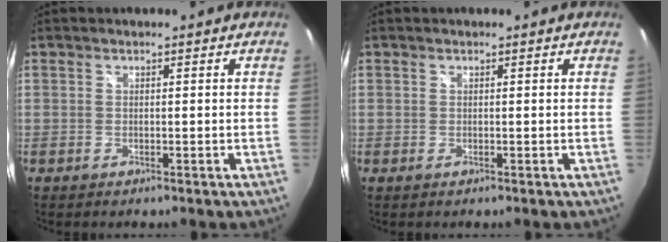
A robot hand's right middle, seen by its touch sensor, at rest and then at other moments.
{"total": 0.0}